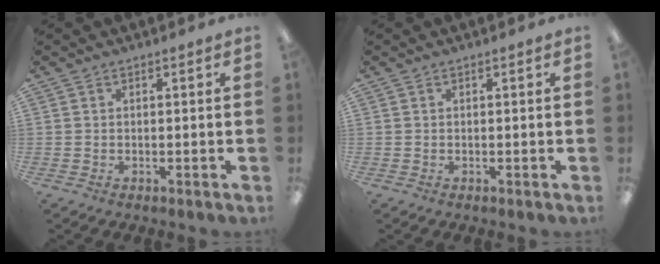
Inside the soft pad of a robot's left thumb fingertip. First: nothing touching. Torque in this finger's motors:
{"motor_torque": [0.00, 0.00, 0.00, 0.00, 0.00]}